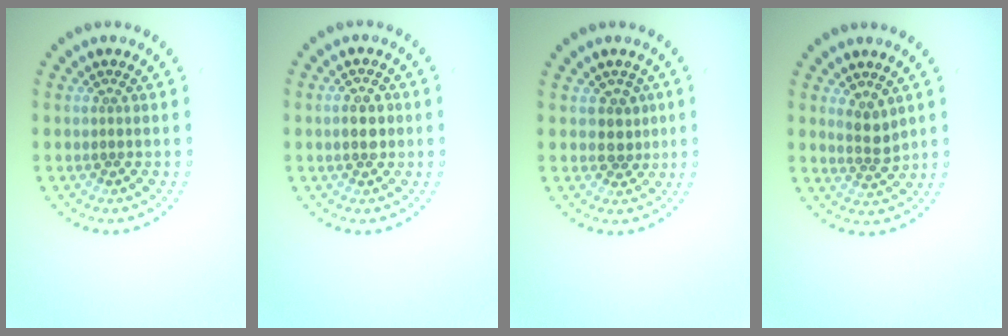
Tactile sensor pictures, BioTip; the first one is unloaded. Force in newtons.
{"total": 2.1, "press": 2.1, "slide": 0.2}
{"total": 1.9, "press": 1.5, "slide": 1.3}
{"total": 1.9, "press": 1.6, "slide": 1.0}